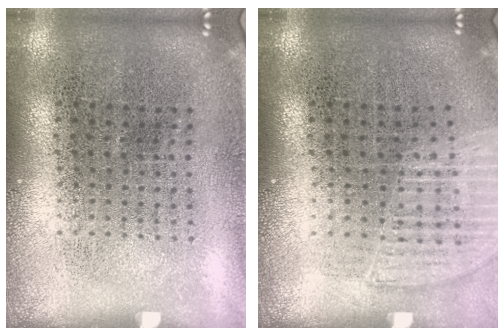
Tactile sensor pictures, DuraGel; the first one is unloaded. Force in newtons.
{"total": 1.1, "press": 1.1, "slide": 0.3}